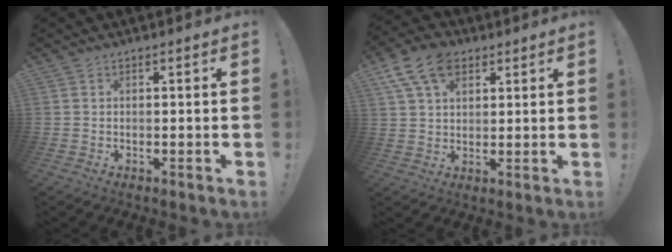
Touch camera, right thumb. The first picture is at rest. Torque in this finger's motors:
{"motor_torque": [0.11, 0.11, 0.28, -0.18, 0.05]}